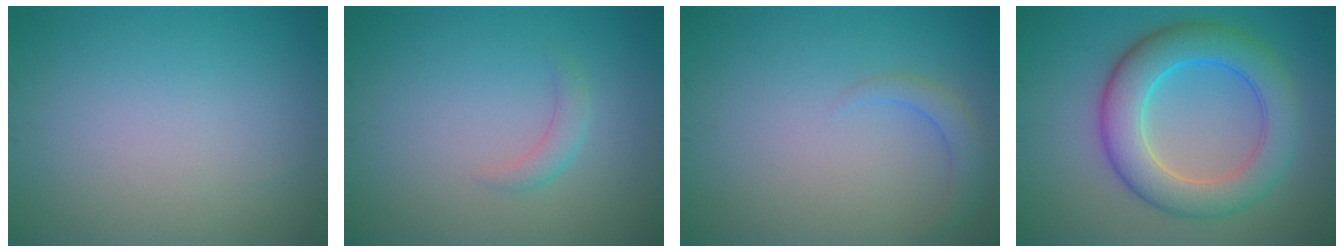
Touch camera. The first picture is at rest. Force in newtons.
{"total": 1.4, "press": 1.4, "slide": 0.0}
{"total": 1.7, "press": 1.7, "slide": 0.3}
{"total": 7.4, "press": 7.4, "slide": 0.1}